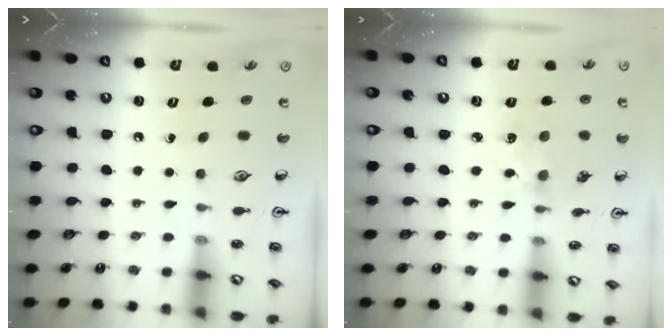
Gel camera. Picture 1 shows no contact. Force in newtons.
{"total": 2.5, "press": 2.5, "slide": 0.2}